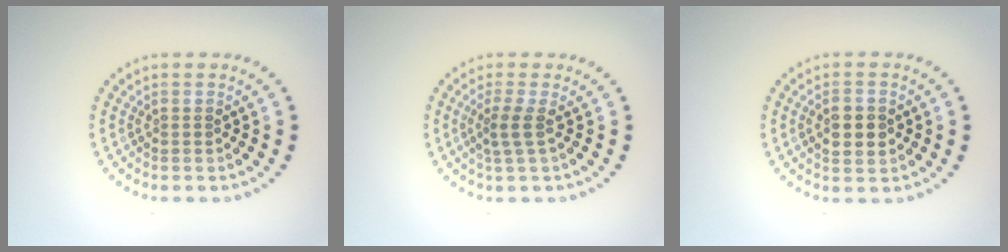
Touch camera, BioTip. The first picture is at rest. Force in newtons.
{"total": 2.0, "press": 1.4, "slide": 1.4}
{"total": 3.0, "press": 2.9, "slide": 0.2}